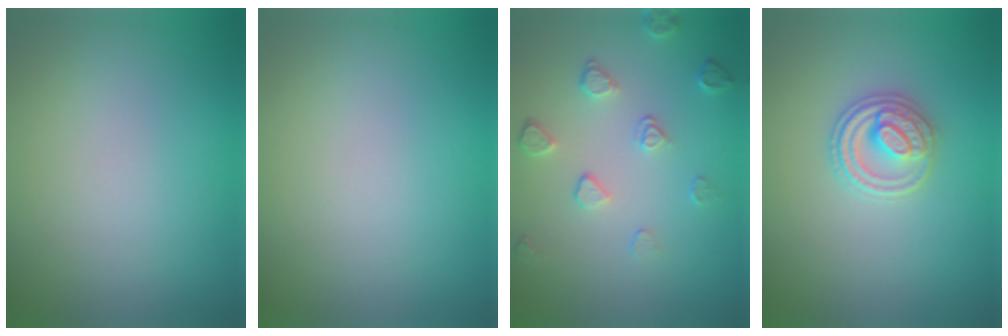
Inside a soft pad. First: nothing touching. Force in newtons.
{"total": 0.0}
{"total": 2.1, "press": 1.4, "slide": 1.5}
{"total": 2.8, "press": 2.7, "slide": 0.6}